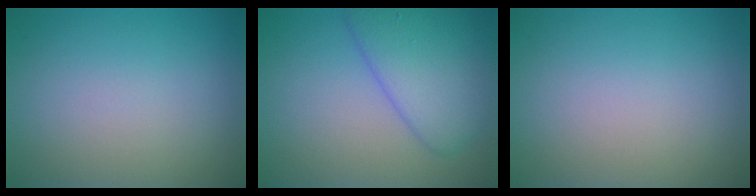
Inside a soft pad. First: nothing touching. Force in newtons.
{"total": 5.4, "press": 5.4, "slide": 0.2}
{"total": 0.0}